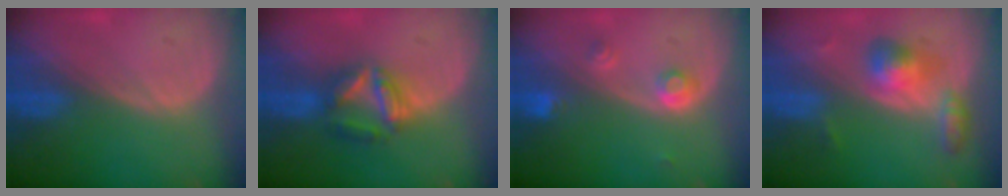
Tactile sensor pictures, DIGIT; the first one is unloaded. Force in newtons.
{"total": 6.0, "press": 5.9, "slide": 1.0}
{"total": 3.0, "press": 2.8, "slide": 1.2}
{"total": 5.5, "press": 5.3, "slide": 1.5}